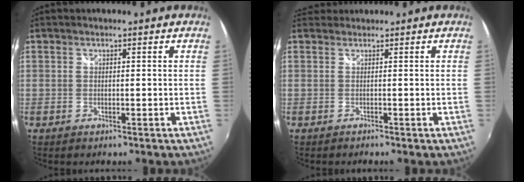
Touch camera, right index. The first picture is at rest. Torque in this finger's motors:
{"motor_torque": [0.11, 0.00, 0.02, -0.01]}